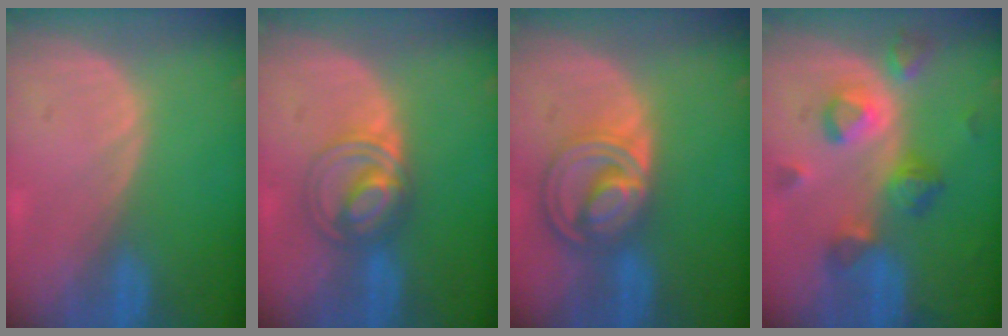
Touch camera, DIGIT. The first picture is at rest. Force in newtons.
{"total": 5.8, "press": 5.7, "slide": 0.7}
{"total": 8.7, "press": 7.3, "slide": 4.7}
{"total": 7.7, "press": 7.5, "slide": 1.8}